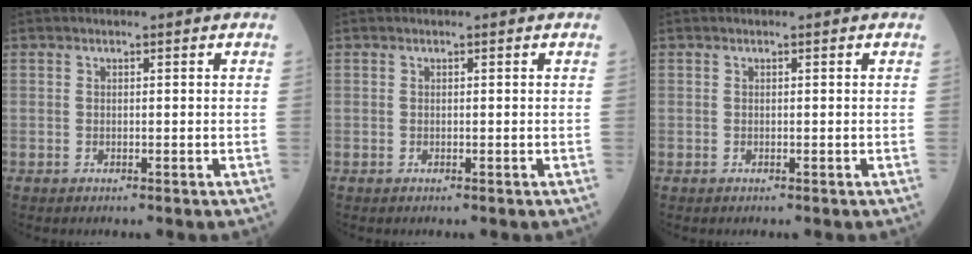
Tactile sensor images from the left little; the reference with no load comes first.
{"total": 0.0}
{"total": 0.0}